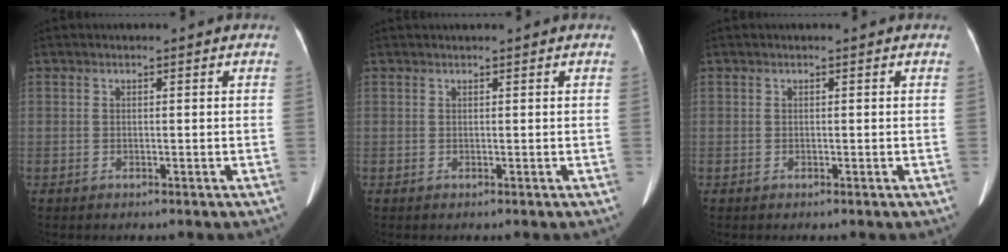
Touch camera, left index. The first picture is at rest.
{"total": 1.3, "force": [1.2, -0.1, 0.5], "torque": [-0.005, 0.023, 0.025]}
{"total": 0.0}